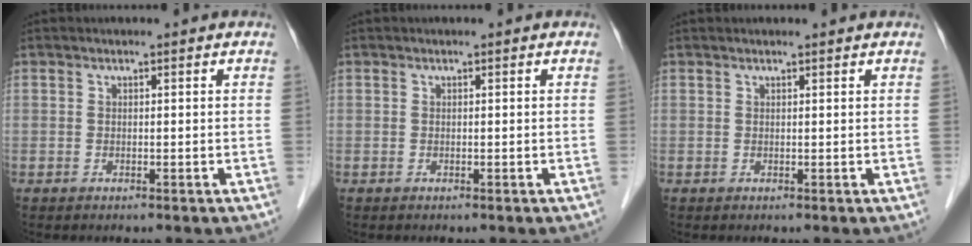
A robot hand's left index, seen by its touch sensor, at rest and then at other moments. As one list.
[{"total": 0.0}, {"total": 1.2, "force": [1.2, 0.0, 0.2], "torque": [-0.009, 0.011, 0.019]}]